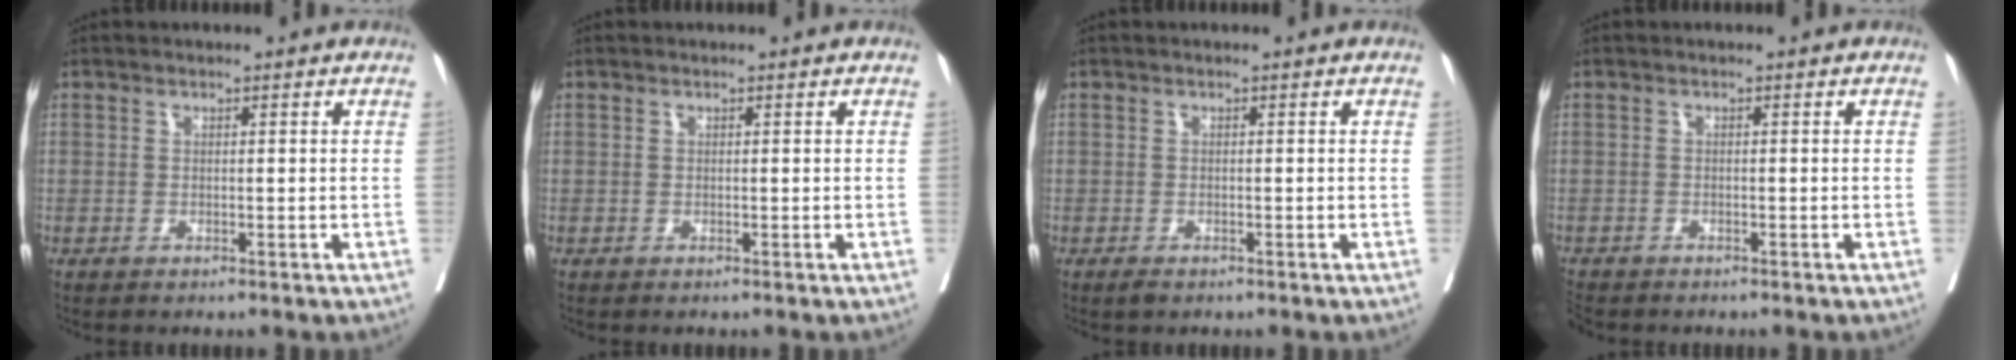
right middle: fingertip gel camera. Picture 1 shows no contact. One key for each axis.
{"total": 0.0}
{"total": 0.9, "fx": -0.7, "fy": 0.4, "fz": 0.5, "tx": -0.011, "ty": -0.002, "tz": -0.008}
{"total": 3.1, "fx": -2.9, "fy": 0.9, "fz": 0.8, "tx": -0.019, "ty": -0.010, "tz": -0.053}